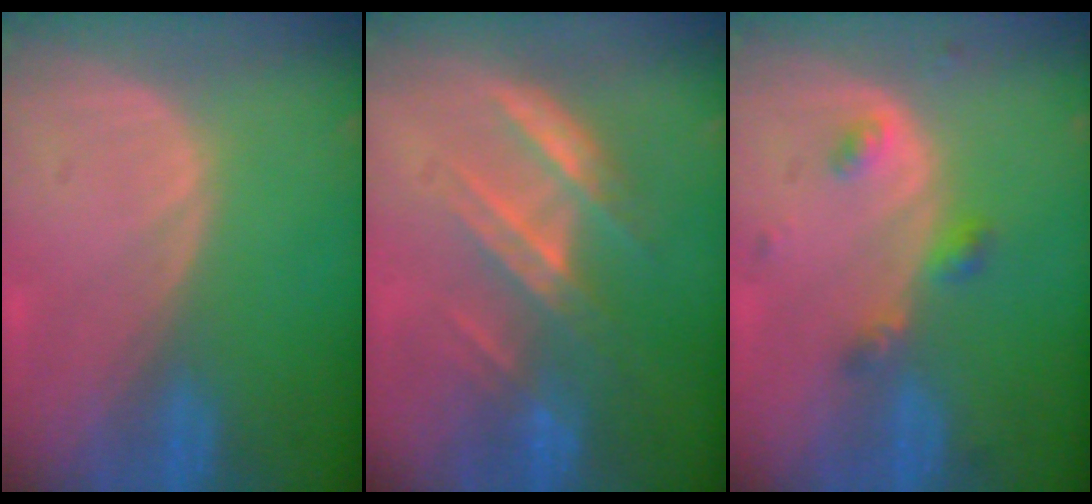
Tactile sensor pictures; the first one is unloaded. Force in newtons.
{"total": 7.3, "press": 6.6, "slide": 3.2}
{"total": 3.6, "press": 3.6, "slide": 0.5}